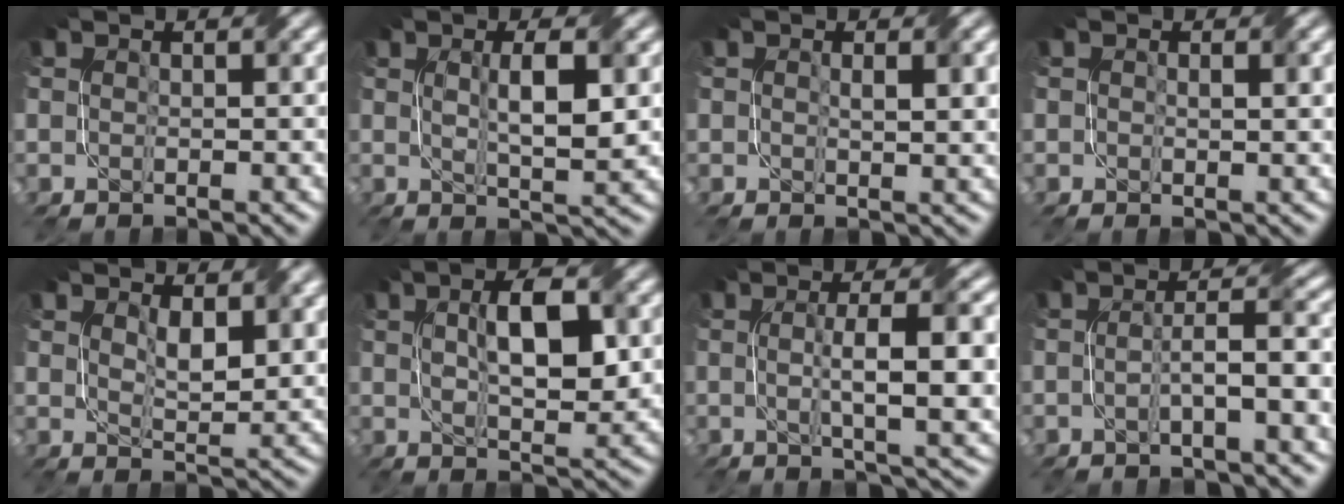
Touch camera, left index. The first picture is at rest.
{"total": 4.8, "force": [0.7, 0.9, 4.7], "torque": [-0.080, 0.001, 0.015]}
{"total": 2.4, "force": [0.7, 0.7, 2.2], "torque": [-0.033, -0.001, 0.014]}
{"total": 1.8, "force": [0.4, 0.7, 1.6], "torque": [-0.021, -0.001, 0.009]}
{"total": 3.5, "force": [1.8, 1.4, 2.7], "torque": [-0.055, -0.006, 0.037]}
{"total": 6.5, "force": [1.3, 2.2, 6.0], "torque": [-0.100, 0.007, 0.022]}
{"total": 8.7, "force": [0.2, 2.1, 8.4], "torque": [-0.114, 0.007, 0.005]}
{"total": 4.9, "force": [-0.8, 0.6, 4.8], "torque": [-0.078, 0.013, -0.020]}